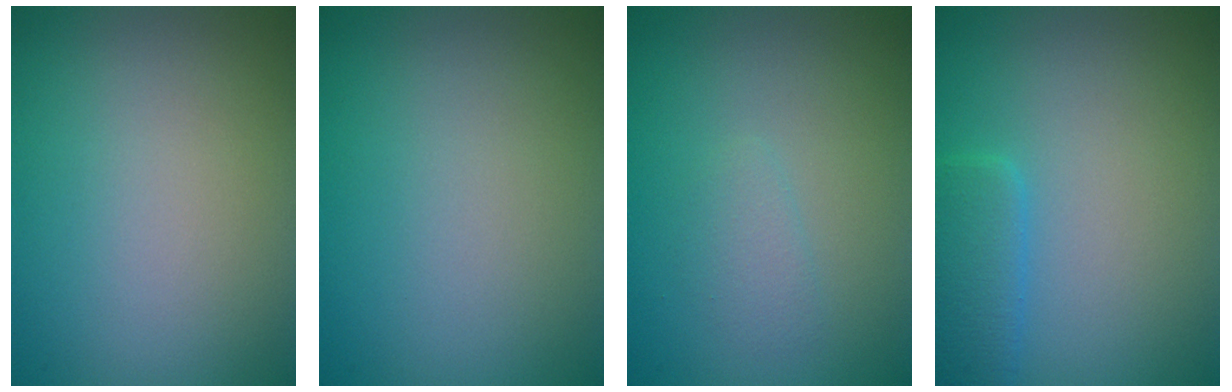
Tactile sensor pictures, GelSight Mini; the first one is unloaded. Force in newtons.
{"total": 0.0}
{"total": 1.1, "press": 1.1, "slide": 0.0}
{"total": 2.9, "press": 2.9, "slide": 0.1}